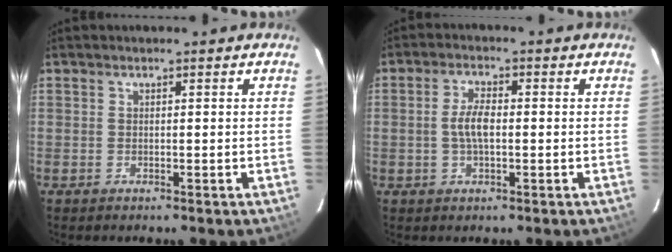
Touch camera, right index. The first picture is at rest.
{"total": 4.4, "force": [-0.4, 1.6, 4.1], "torque": [-0.083, 0.005, -0.007]}